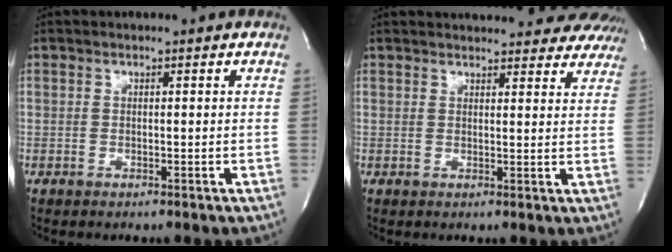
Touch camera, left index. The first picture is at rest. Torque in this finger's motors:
{"motor_torque": [0.12, -0.21, 0.23, 0.07]}